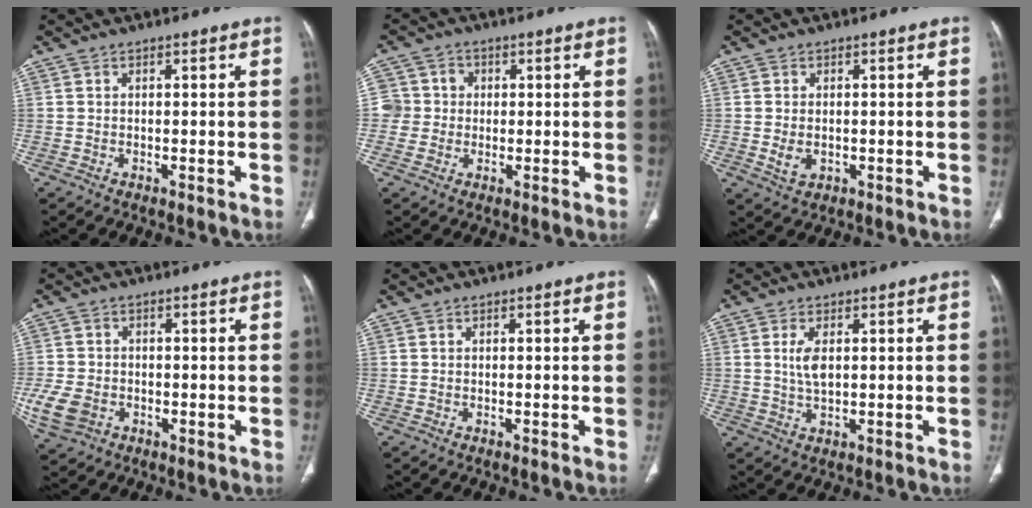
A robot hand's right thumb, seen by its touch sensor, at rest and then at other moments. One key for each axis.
{"total": 5.5, "fx": 0.1, "fy": 5.4, "fz": 0.7, "tx": 0.019, "ty": 0.013, "tz": -0.003}
{"total": 3.2, "fx": -0.3, "fy": 2.2, "fz": 2.2, "tx": -0.042, "ty": -0.004, "tz": 0.002}
{"total": 7.4, "fx": -2.1, "fy": 5.8, "fz": 4.1, "tx": -0.091, "ty": 0.005, "tz": -0.031}
{"total": 0.0}
{"total": 4.1, "fx": 0.9, "fy": 1.9, "fz": 3.5, "tx": -0.074, "ty": -0.006, "tz": 0.022}